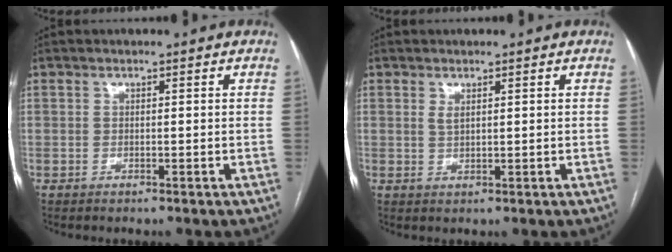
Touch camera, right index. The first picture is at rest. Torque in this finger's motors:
{"motor_torque": [-0.02, 0.02, 0.00, 0.03]}